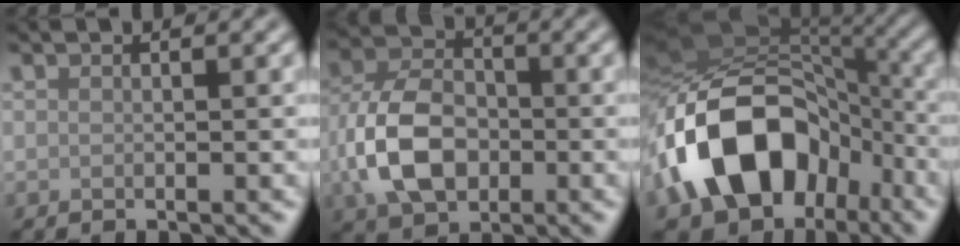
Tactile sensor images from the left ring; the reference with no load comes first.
{"total": 7.8, "force": [-1.7, 5.4, 5.4], "torque": [-0.117, 0.004, -0.042]}
{"total": 15.0, "force": [-5.8, 10.2, 9.4], "torque": [-0.171, 0.006, -0.109]}